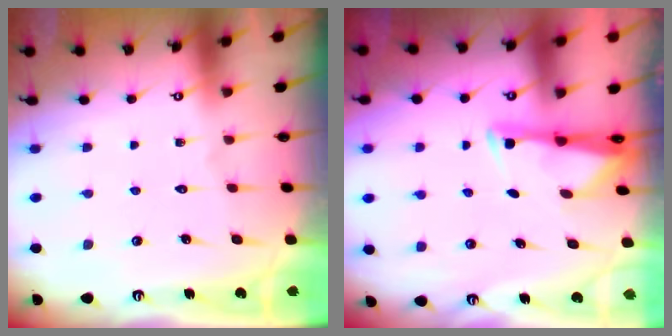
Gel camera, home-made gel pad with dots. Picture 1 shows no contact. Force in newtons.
{"total": 2.7, "press": 2.7, "slide": 0.4}